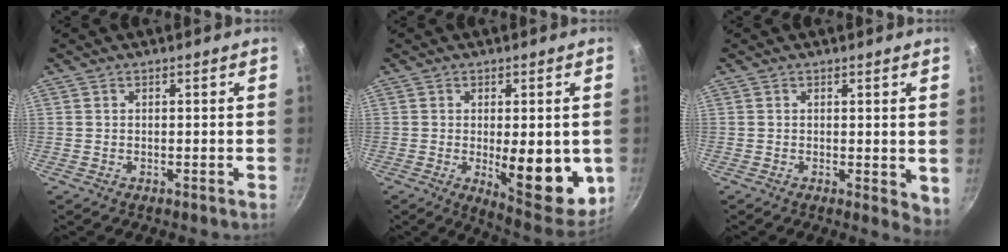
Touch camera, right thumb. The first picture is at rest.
{"total": 14.9, "force": [-1.7, 5.9, 13.6], "torque": [-0.144, -0.019, -0.011]}
{"total": 3.7, "force": [0.5, 2.0, 3.1], "torque": [-0.032, -0.007, 0.006]}